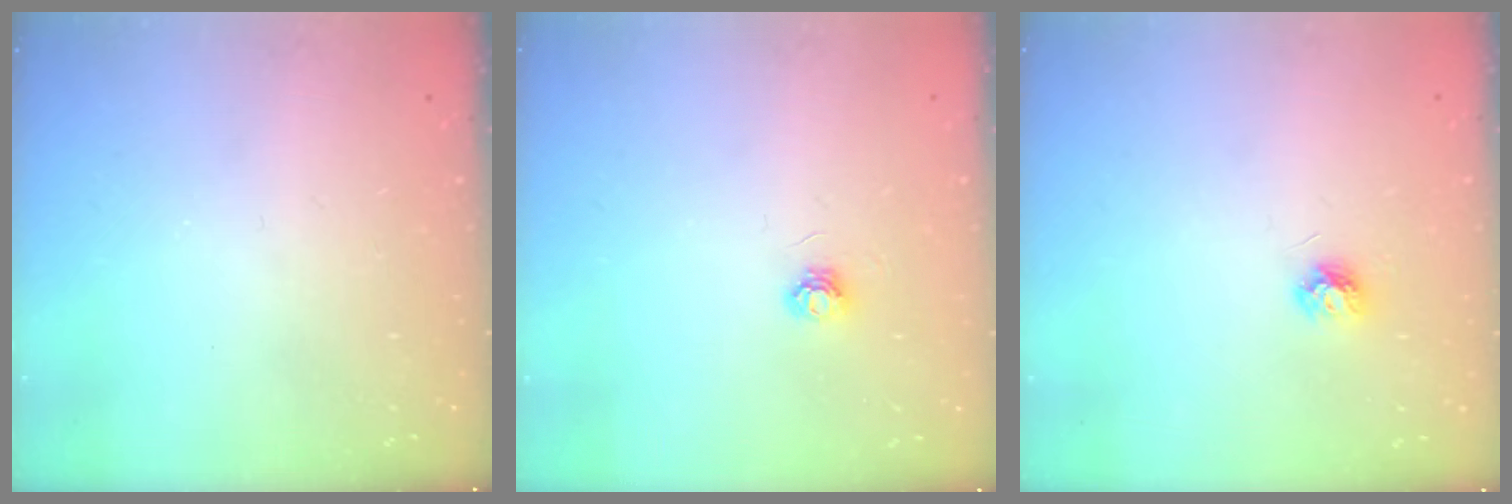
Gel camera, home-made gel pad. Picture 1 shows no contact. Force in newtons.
{"total": 3.9, "press": 3.9, "slide": 0.4}
{"total": 4.7, "press": 4.7, "slide": 0.6}